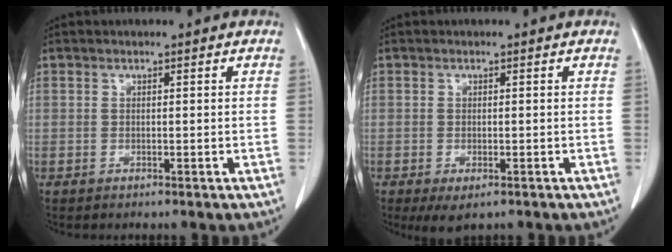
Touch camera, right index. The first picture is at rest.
{"total": 3.5, "force": [-2.1, 1.4, 2.4], "torque": [-0.036, -0.007, -0.024]}